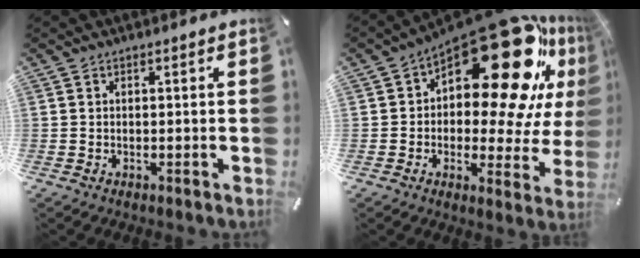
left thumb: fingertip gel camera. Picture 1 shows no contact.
{"total": 28.8, "force": [12.8, 12.6, 22.5], "torque": [-0.303, -0.109, 0.215]}